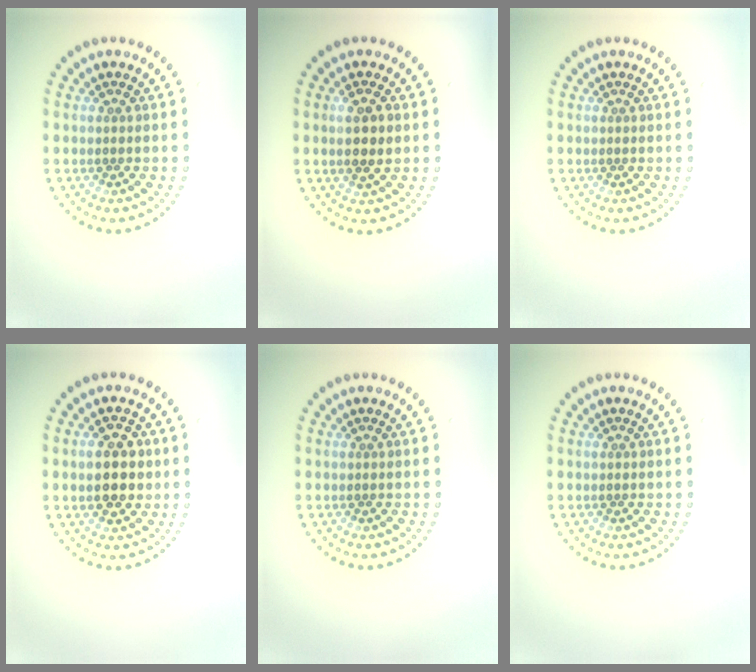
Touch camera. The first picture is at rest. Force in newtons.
{"total": 2.6, "press": 2.6, "slide": 0.6}
{"total": 0.0}
{"total": 4.3, "press": 4.3, "slide": 0.1}
{"total": 0.0}
{"total": 0.0}